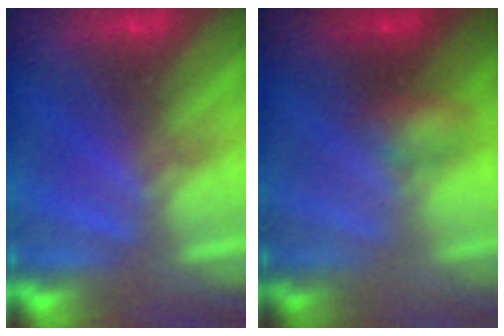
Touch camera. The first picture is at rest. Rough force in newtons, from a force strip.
{"total": 2.7}